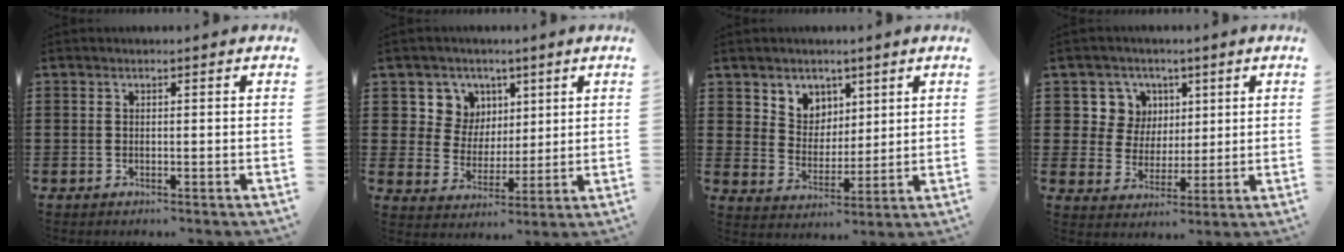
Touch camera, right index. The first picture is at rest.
{"total": 7.0, "force": [3.2, 6.2, 0.5], "torque": [-0.052, -0.001, 0.060]}
{"total": 5.5, "force": [3.5, 4.2, -0.2], "torque": [-0.028, -0.002, 0.066]}
{"total": 7.0, "force": [2.7, 6.4, 1.0], "torque": [-0.048, 0.009, 0.051]}